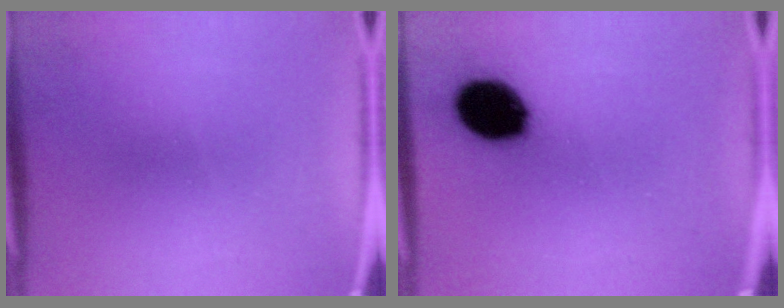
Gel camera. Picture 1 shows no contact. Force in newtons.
{"total": 14.1}